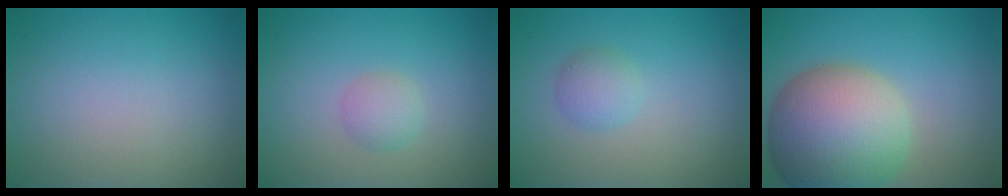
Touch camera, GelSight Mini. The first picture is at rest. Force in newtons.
{"total": 1.6, "press": 1.6, "slide": 0.1}
{"total": 1.8, "press": 1.8, "slide": 0.1}
{"total": 12.0, "press": 12.0, "slide": 1.0}